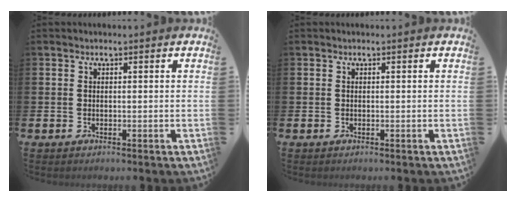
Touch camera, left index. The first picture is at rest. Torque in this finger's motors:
{"motor_torque": [0.18, 0.18, 0.00, -0.01]}